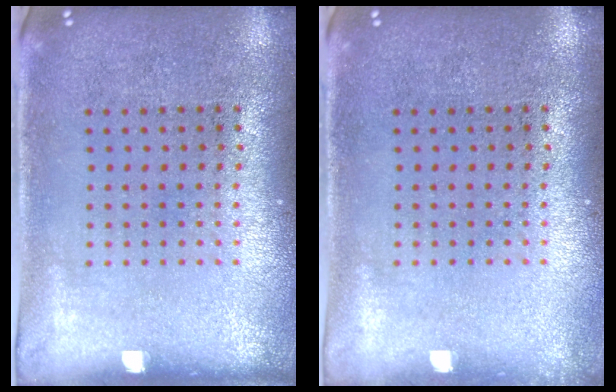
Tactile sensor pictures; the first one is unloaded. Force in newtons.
{"total": 0.5, "press": 0.5, "slide": 0.2}